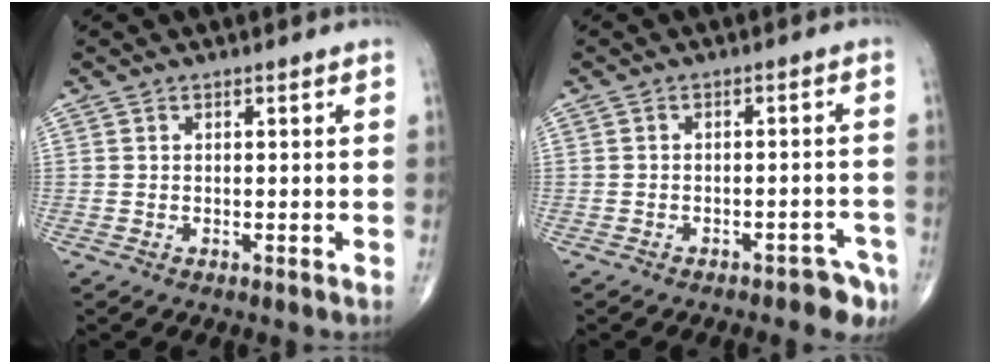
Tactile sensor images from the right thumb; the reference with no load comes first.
{"total": 6.1, "force": [-4.6, 2.9, 2.9], "torque": [-0.022, 0.036, -0.054]}